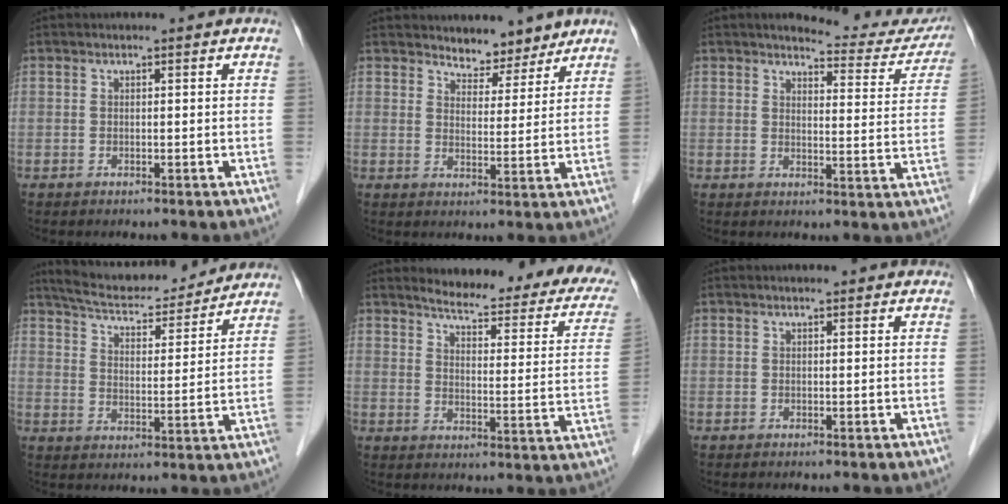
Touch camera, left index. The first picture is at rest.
{"total": 5.1, "force": [4.6, 2.1, 0.6], "torque": [-0.005, -0.001, 0.067]}
{"total": 11.7, "force": [11.2, 2.5, 2.2], "torque": [-0.005, -0.032, 0.115]}
{"total": 17.3, "force": [16.1, 2.8, 5.8], "torque": [-0.089, 0.009, 0.236]}
{"total": 21.3, "force": [18.8, 4.5, 9.0], "torque": [-0.095, -0.058, 0.207]}
{"total": 1.1, "force": [1.0, 0.1, 0.5], "torque": [-0.010, 0.010, 0.017]}